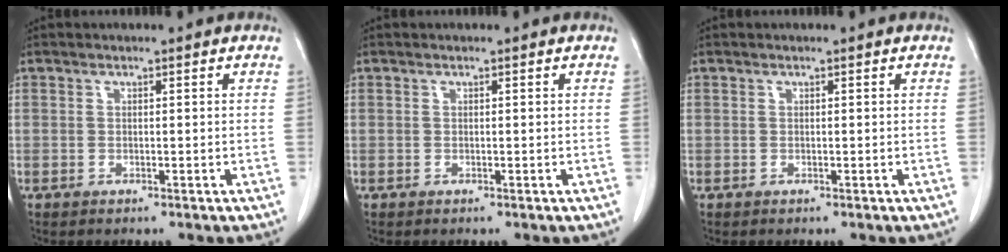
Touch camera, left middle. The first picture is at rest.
{"total": 0.0}
{"total": 0.0}